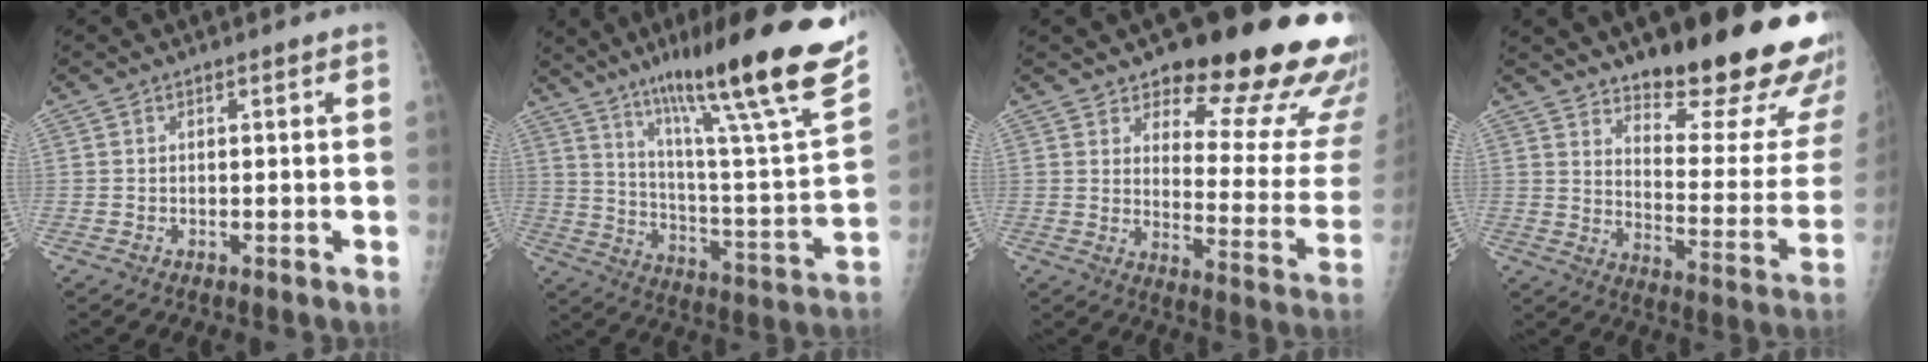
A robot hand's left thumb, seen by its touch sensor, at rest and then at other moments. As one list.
[{"total": 28.9, "force": [18.9, 2.7, 21.8], "torque": [-0.320, -0.075, 0.292]}, {"total": 23.5, "force": [16.1, 8.3, 14.9], "torque": [-0.142, -0.099, 0.203]}, {"total": 25.4, "force": [17.8, 6.9, 16.7], "torque": [-0.189, -0.119, 0.241]}]